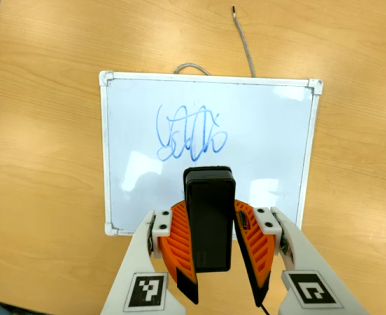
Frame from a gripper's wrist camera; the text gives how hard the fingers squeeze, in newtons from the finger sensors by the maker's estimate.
{"total": 8.7, "left": 7.8, "right": 9.6}